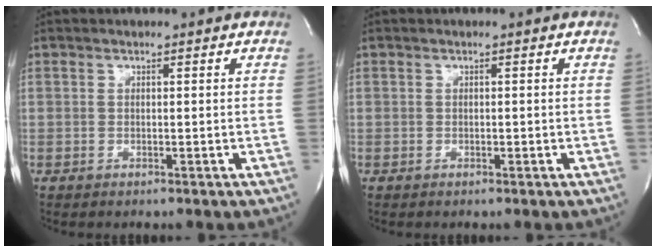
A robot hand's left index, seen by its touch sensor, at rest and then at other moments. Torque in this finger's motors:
{"motor_torque": [-0.08, -0.18, -0.07, -0.01]}